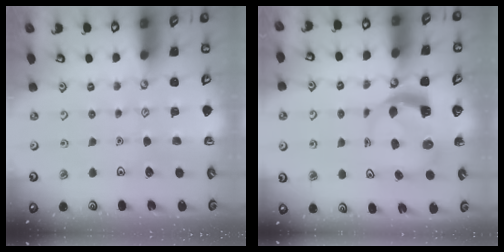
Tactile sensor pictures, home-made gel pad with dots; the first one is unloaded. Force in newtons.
{"total": 5.2, "press": 5.1, "slide": 0.6}